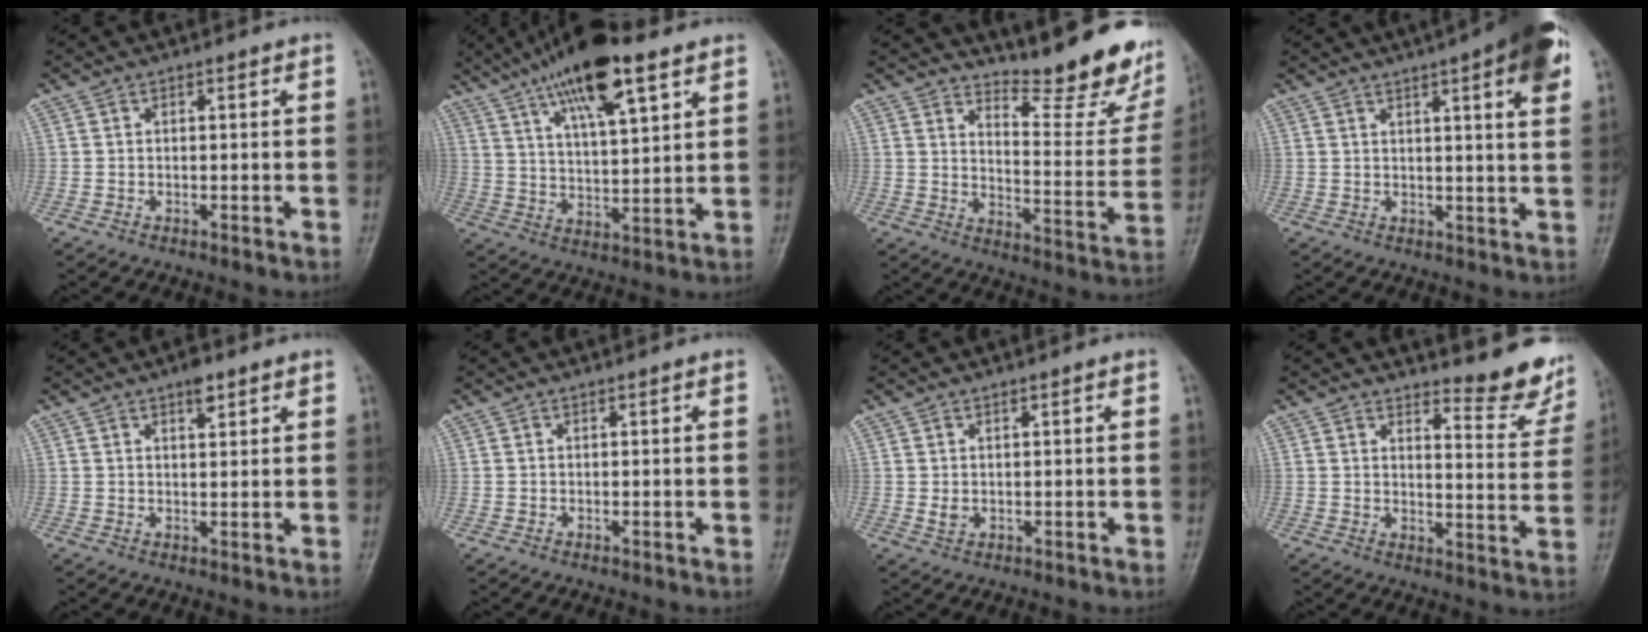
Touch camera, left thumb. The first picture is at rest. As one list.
[{"total": 16.8, "force": [10.1, 4.9, 12.5], "torque": [-0.201, -0.024, 0.176]}, {"total": 17.5, "force": [15.1, 4.1, 7.9], "torque": [-0.070, -0.145, 0.194]}, {"total": 12.8, "force": [6.4, 2.4, 10.8], "torque": [-0.128, -0.009, 0.077]}, {"total": 3.0, "force": [2.0, 1.2, 2.0], "torque": [-0.022, -0.009, 0.030]}, {"total": 0.0}, {"total": 1.6, "force": [0.4, 0.9, 1.2], "torque": [-0.017, -0.003, 0.012]}, {"total": 10.4, "force": [9.7, 2.1, 3.0], "torque": [-0.012, -0.106, 0.109]}]